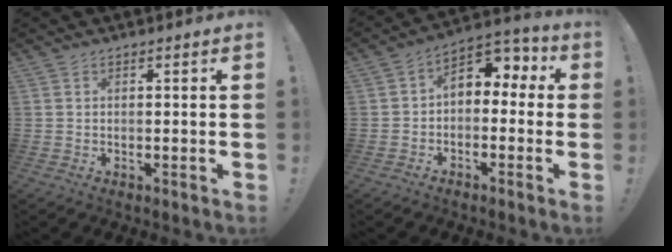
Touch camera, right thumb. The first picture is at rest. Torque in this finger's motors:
{"motor_torque": [1.45, 1.64, 1.08, -0.19, 0.01]}